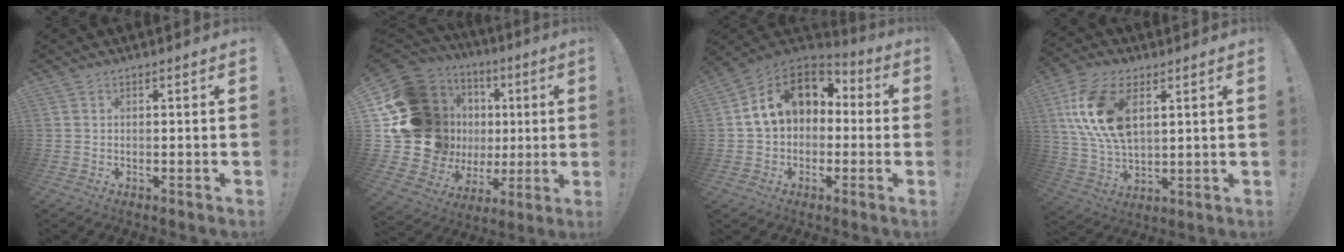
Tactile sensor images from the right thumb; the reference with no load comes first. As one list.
[{"total": 23.3, "force": [4.0, 19.0, 12.9], "torque": [-0.235, -0.059, 0.146]}, {"total": 15.6, "force": [4.6, 10.9, 10.2], "torque": [-0.163, 0.004, 0.085]}, {"total": 16.7, "force": [5.5, 9.6, 12.5], "torque": [-0.252, -0.011, 0.102]}]